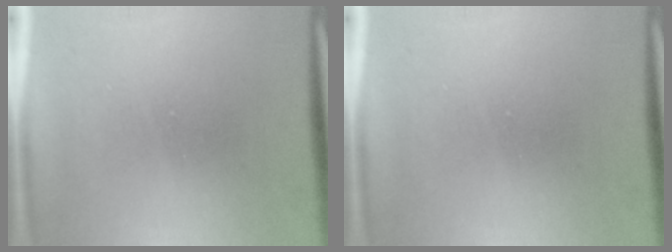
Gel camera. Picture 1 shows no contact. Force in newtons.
{"total": 0.0}